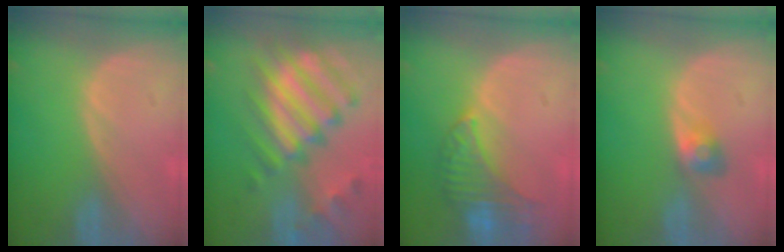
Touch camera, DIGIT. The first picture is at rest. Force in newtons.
{"total": 12.3, "press": 10.6, "slide": 6.3}
{"total": 7.6, "press": 7.2, "slide": 2.5}
{"total": 2.9, "press": 2.5, "slide": 1.4}